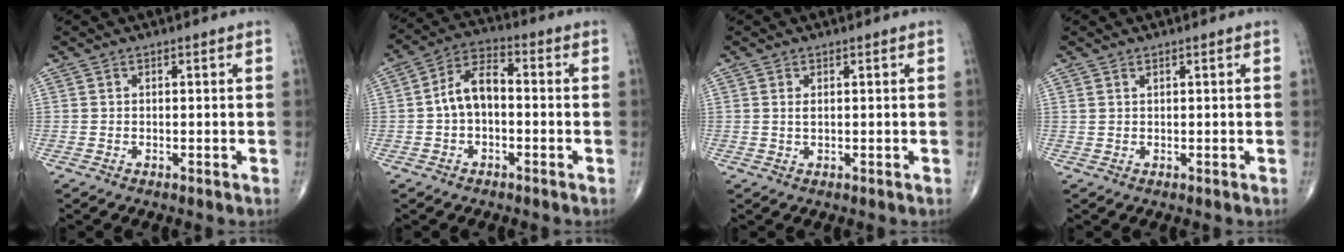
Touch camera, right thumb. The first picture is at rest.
{"total": 7.7, "force": [-0.5, 4.6, 6.2], "torque": [-0.107, 0.030, -0.021]}
{"total": 1.0, "force": [0.3, 0.4, 0.9], "torque": [-0.019, -0.003, 0.008]}
{"total": 0.6, "force": [0.5, 0.1, 0.3], "torque": [-0.007, -0.002, 0.011]}